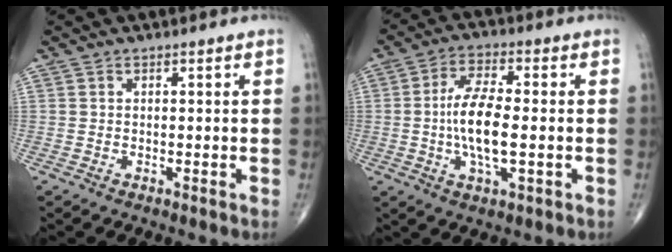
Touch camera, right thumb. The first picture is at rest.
{"total": 10.6, "force": [-0.9, 3.7, 9.9], "torque": [-0.201, 0.005, -0.019]}